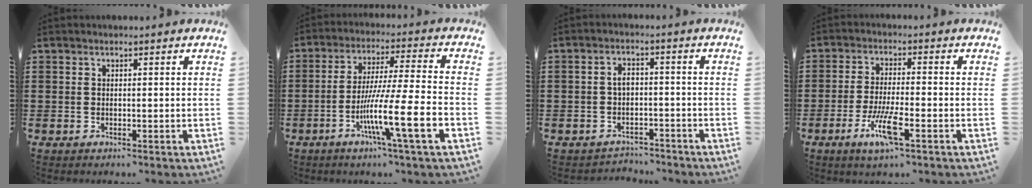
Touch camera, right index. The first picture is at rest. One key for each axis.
{"total": 13.0, "fx": -5.2, "fy": 0.6, "fz": 11.8, "tx": -0.221, "ty": -0.006, "tz": -0.099}
{"total": 2.9, "fx": -1.7, "fy": 1.7, "fz": 1.5, "tx": -0.040, "ty": 0.004, "tz": -0.038}
{"total": 6.7, "fx": -3.2, "fy": 0.9, "fz": 5.8, "tx": -0.120, "ty": -0.012, "tz": -0.062}